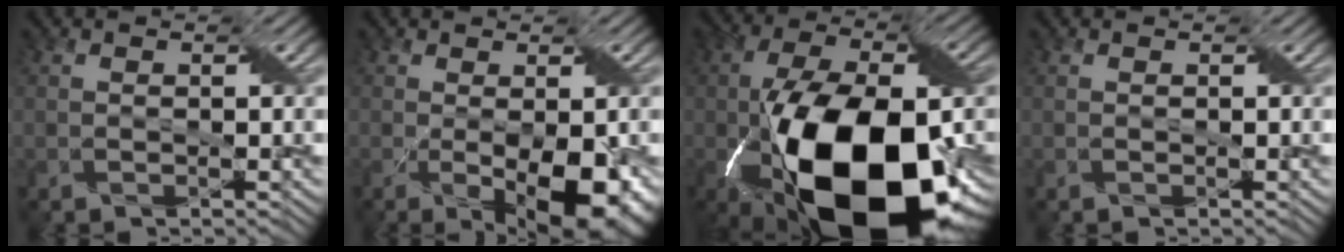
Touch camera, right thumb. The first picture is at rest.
{"total": 8.2, "force": [-2.3, 3.6, 7.0], "torque": [-0.122, -0.033, -0.013]}
{"total": 20.7, "force": [-6.9, 10.6, 16.3], "torque": [-0.317, -0.041, -0.098]}
{"total": 0.0}